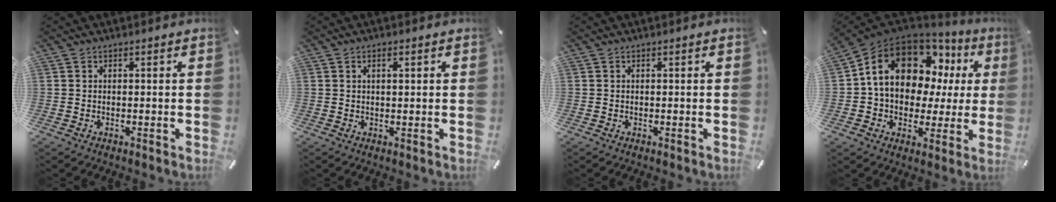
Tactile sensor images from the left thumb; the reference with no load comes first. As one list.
[{"total": 1.5, "force": [0.5, 0.6, 1.3], "torque": [-0.018, 0.001, 0.006]}, {"total": 0.0}, {"total": 15.1, "force": [6.7, 10.5, 8.4], "torque": [-0.166, -0.040, 0.123]}]